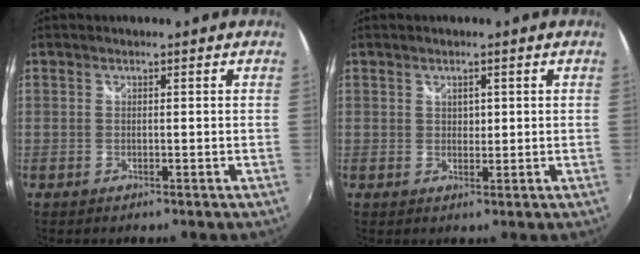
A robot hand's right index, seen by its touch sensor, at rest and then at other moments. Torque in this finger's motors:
{"motor_torque": [-0.09, 0.24, -0.02, 0.00]}